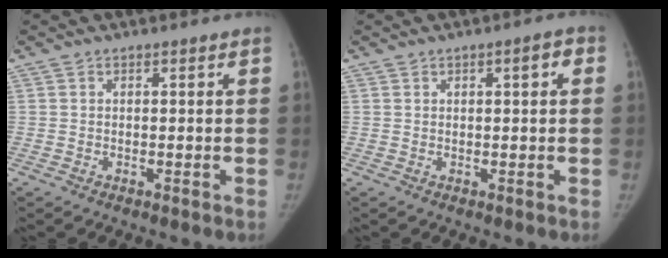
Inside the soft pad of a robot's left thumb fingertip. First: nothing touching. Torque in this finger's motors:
{"motor_torque": [0.18, 0.21, 0.21, 0.50, 0.00]}